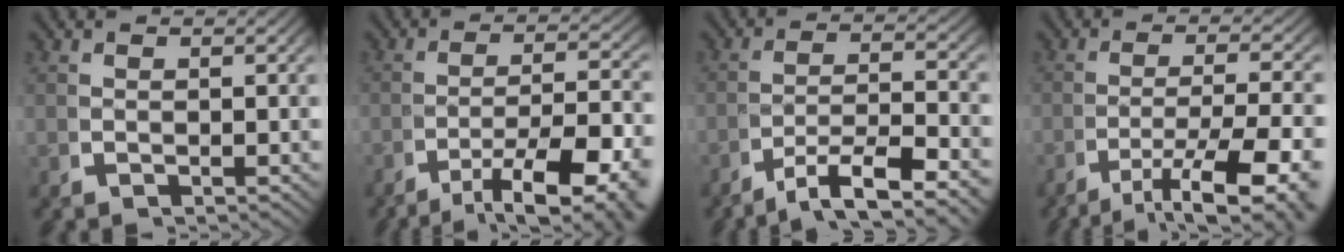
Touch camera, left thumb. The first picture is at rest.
{"total": 9.5, "force": [-4.1, 4.2, 7.5], "torque": [-0.128, -0.035, -0.046]}
{"total": 6.3, "force": [-2.6, 3.0, 4.9], "torque": [-0.084, -0.016, -0.038]}
{"total": 8.2, "force": [-3.8, 3.1, 6.5], "torque": [-0.114, -0.028, -0.043]}